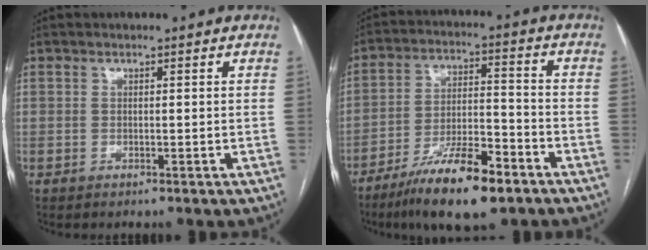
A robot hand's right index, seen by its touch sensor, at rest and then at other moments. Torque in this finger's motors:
{"motor_torque": [1.14, -1.00, 0.70, 0.17]}